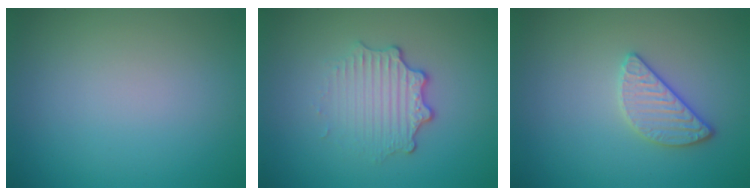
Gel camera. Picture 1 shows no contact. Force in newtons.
{"total": 3.3, "press": 2.5, "slide": 2.2}
{"total": 2.5, "press": 2.3, "slide": 0.8}